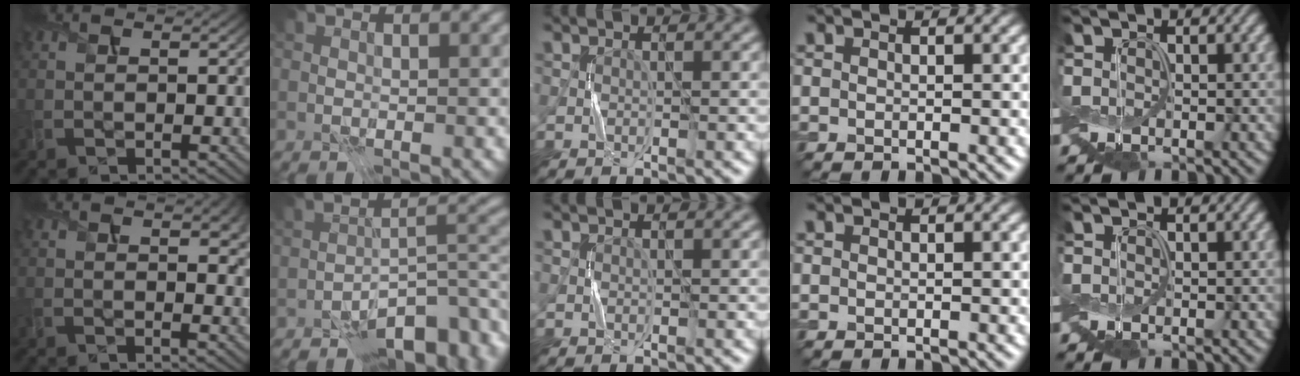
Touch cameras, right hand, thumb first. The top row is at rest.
{"thumb": {"total": 4.6, "force": [1.3, 2.0, 4.0], "torque": [-0.061, -0.002, 0.023]}, "index": {"total": 7.3, "force": [-4.8, 2.7, 4.8], "torque": [-0.054, 0.008, -0.083]}}